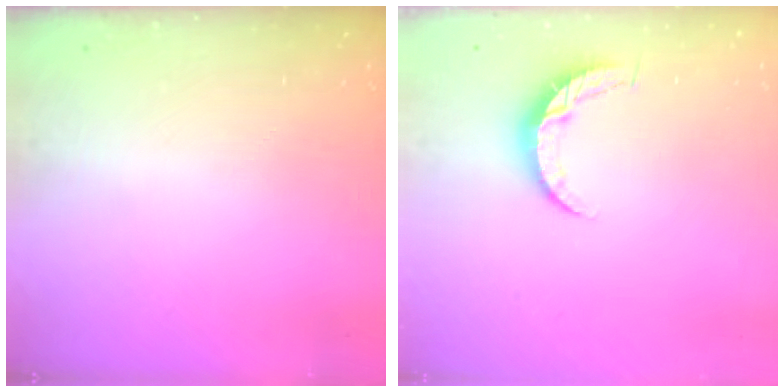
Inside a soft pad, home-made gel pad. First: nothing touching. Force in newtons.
{"total": 6.1, "press": 6.0, "slide": 0.6}